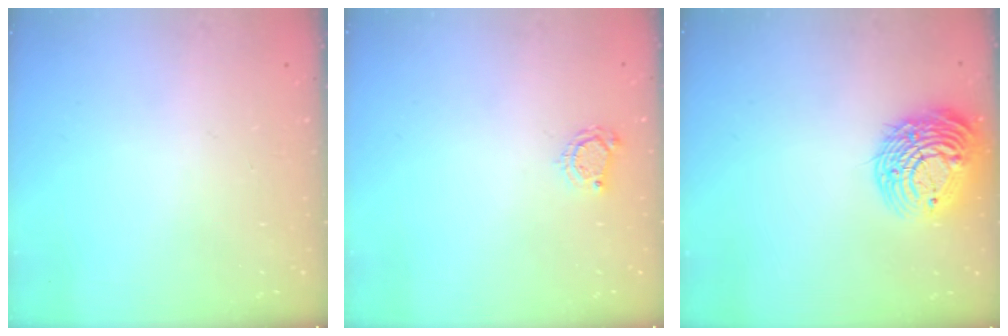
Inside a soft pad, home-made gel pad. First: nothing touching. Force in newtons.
{"total": 4.3, "press": 4.2, "slide": 0.5}
{"total": 16.0, "press": 15.8, "slide": 2.3}